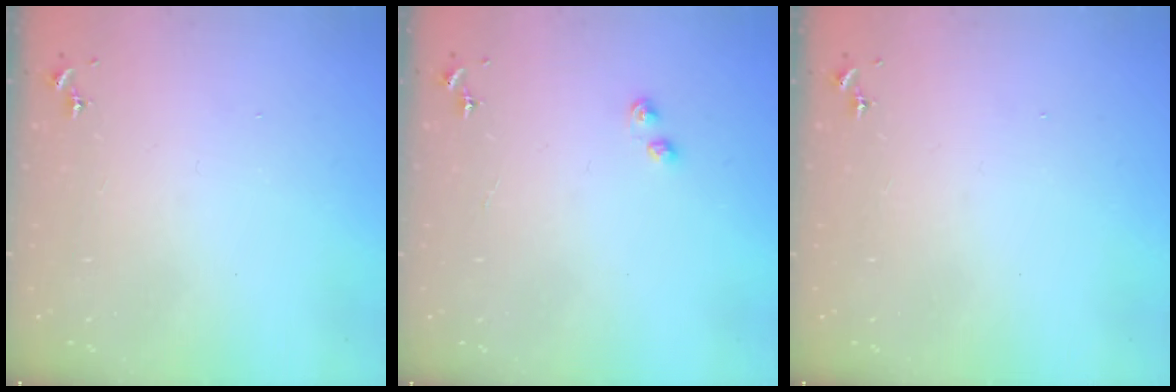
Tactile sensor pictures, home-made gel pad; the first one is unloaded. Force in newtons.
{"total": 3.2, "press": 3.1, "slide": 0.7}
{"total": 0.0}